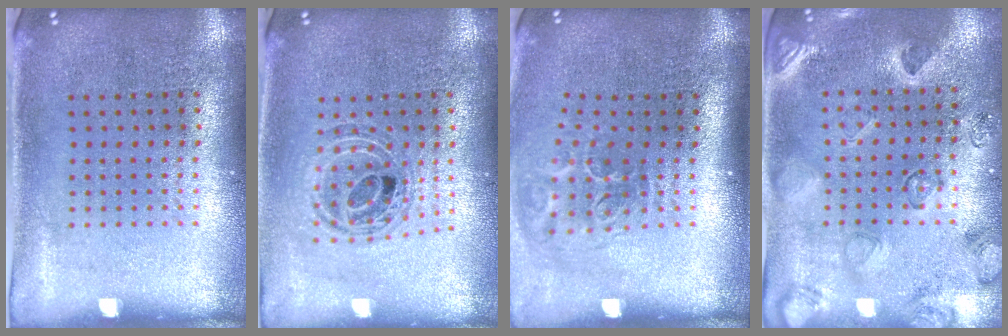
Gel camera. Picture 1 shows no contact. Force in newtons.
{"total": 0.9, "press": 0.9, "slide": 0.2}
{"total": 2.0, "press": 1.3, "slide": 1.5}
{"total": 2.3, "press": 2.0, "slide": 1.1}